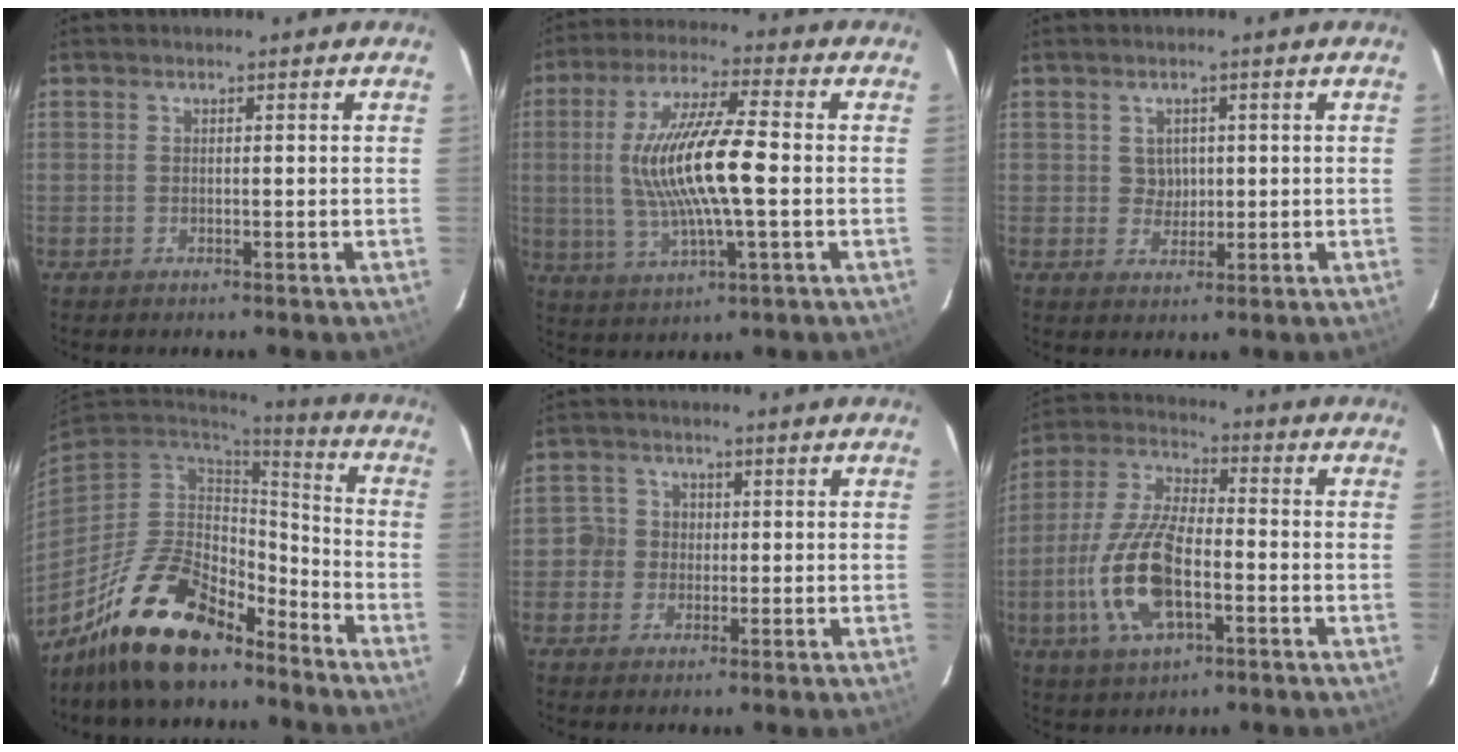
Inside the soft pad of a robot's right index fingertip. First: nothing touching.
{"total": 15.2, "force": [-0.3, 2.8, 14.9], "torque": [-0.285, 0.002, -0.002]}
{"total": 2.8, "force": [0.6, 2.7, 0.6], "torque": [-0.008, 0.008, 0.011]}
{"total": 18.0, "force": [-13.0, 7.6, 10.0], "torque": [-0.205, 0.001, -0.223]}
{"total": 3.9, "force": [-0.6, 3.9, 0.4], "torque": [0.009, 0.014, -0.015]}
{"total": 15.1, "force": [-4.5, 6.3, 13.0], "torque": [-0.282, -0.002, -0.085]}